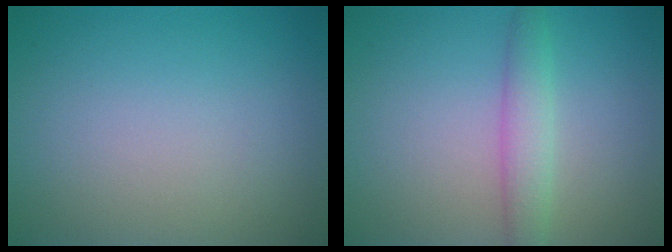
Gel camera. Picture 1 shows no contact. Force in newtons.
{"total": 2.6, "press": 2.6, "slide": 0.1}